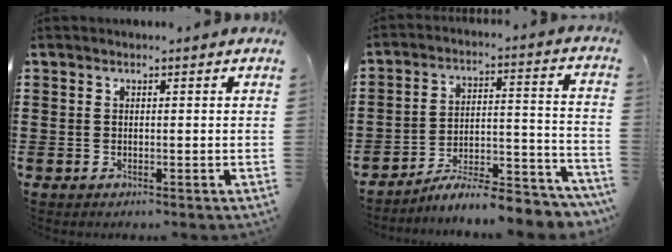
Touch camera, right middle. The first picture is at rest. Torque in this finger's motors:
{"motor_torque": [1.59, -0.55, 0.38, 0.12]}